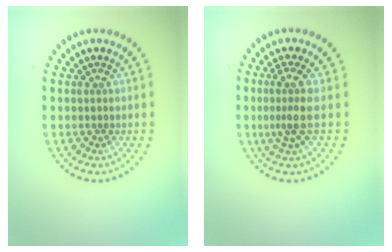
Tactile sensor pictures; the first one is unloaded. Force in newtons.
{"total": 2.8, "press": 2.0, "slide": 2.0}